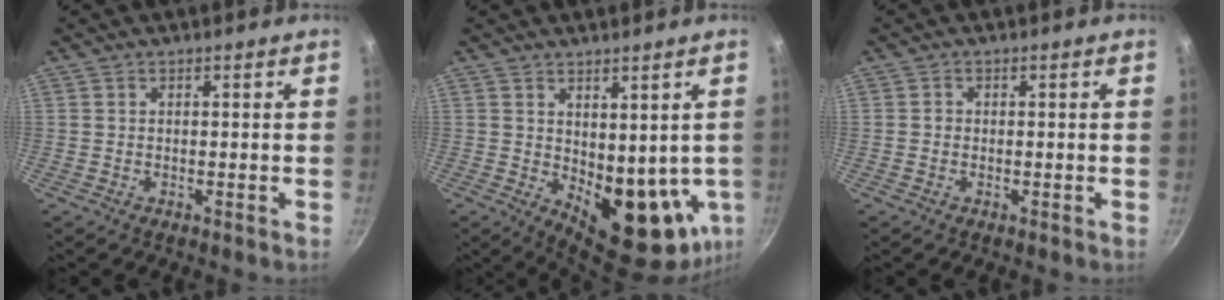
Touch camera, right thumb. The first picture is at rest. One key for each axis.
{"total": 13.8, "fx": 0.6, "fy": 7.7, "fz": 11.4, "tx": -0.120, "ty": -0.032, "tz": 0.031}
{"total": 0.8, "fx": -0.2, "fy": 0.8, "fz": 0.2, "tx": 0.000, "ty": 0.002, "tz": -0.006}